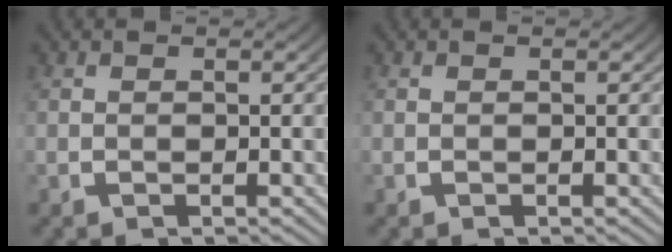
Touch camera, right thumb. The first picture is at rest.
{"total": 0.0}